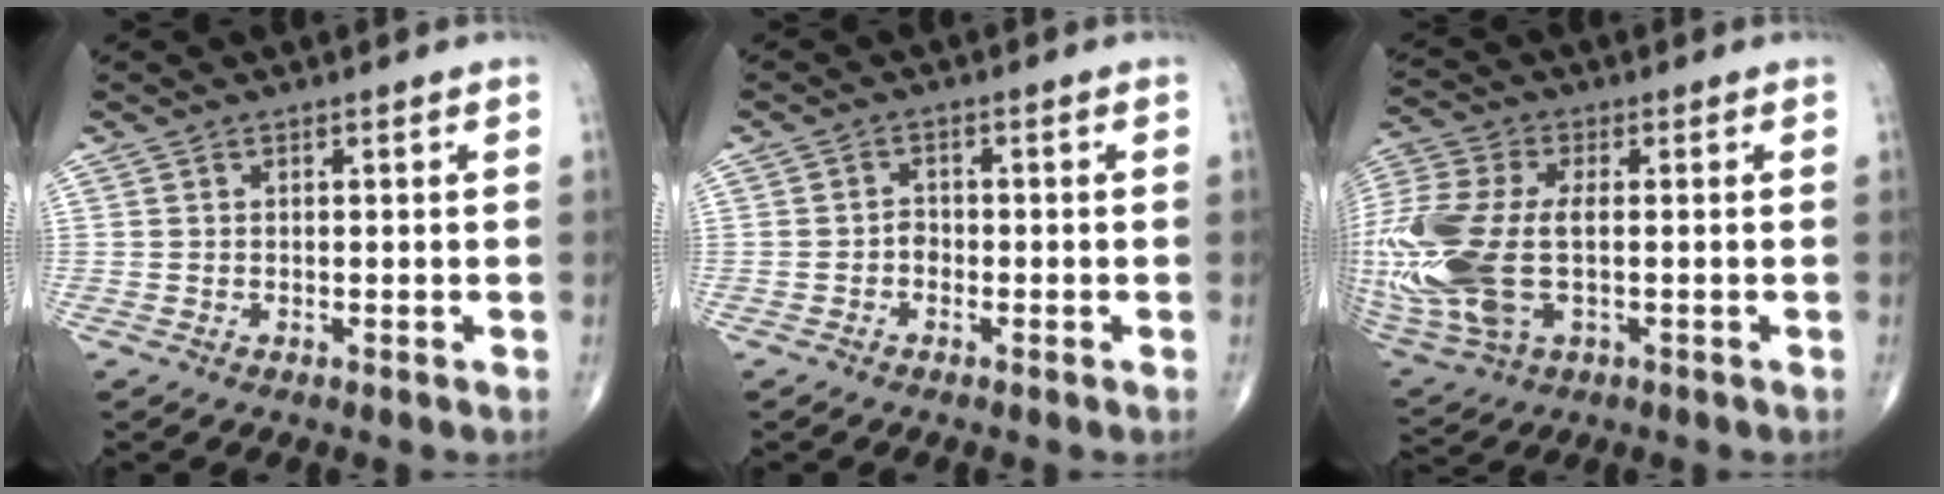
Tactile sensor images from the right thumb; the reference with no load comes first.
{"total": 1.8, "force": [-0.7, 1.4, 0.8], "torque": [-0.005, 0.006, -0.018]}
{"total": 24.1, "force": [-1.9, 13.4, 19.9], "torque": [-0.537, -0.008, -0.020]}